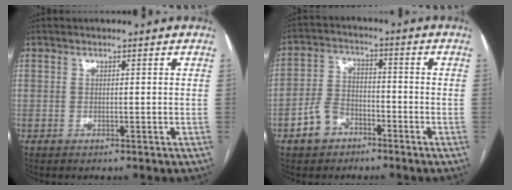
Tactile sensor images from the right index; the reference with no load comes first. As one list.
[{"total": 6.5, "force": [-3.7, 4.5, 2.9], "torque": [-0.069, 0.017, -0.063]}]